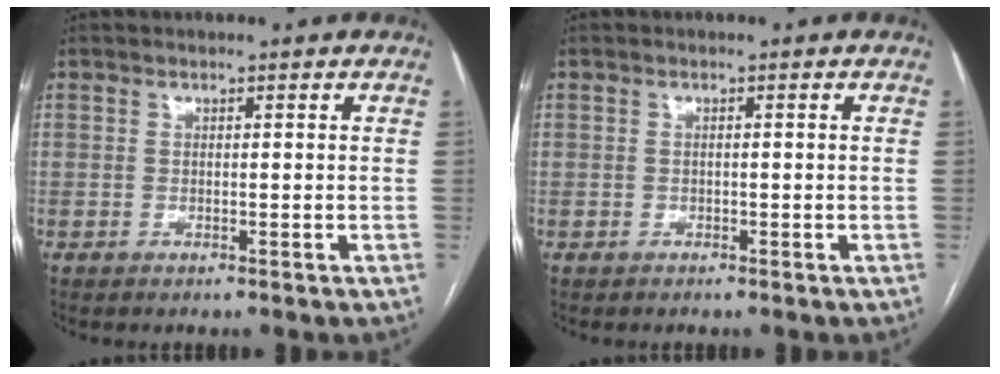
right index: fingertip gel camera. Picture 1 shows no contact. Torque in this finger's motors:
{"motor_torque": [-1.04, -0.17, -0.58, -0.21]}